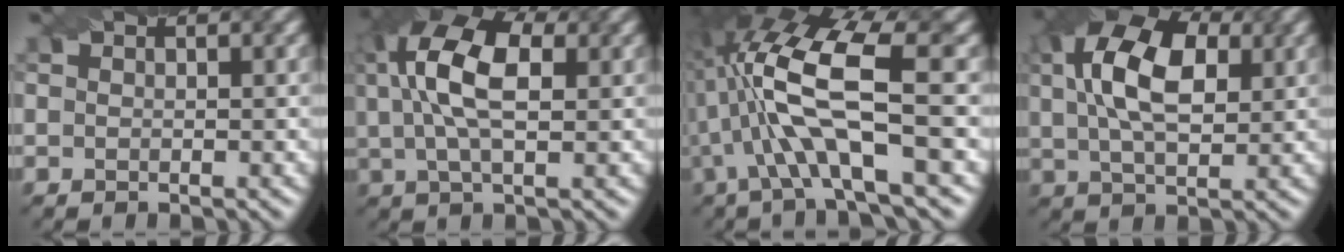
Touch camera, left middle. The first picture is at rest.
{"total": 8.8, "force": [2.2, 4.0, 7.5], "torque": [-0.160, 0.022, 0.029]}
{"total": 9.7, "force": [0.2, 2.5, 9.4], "torque": [-0.185, 0.014, 0.001]}
{"total": 9.5, "force": [2.6, 5.1, 7.6], "torque": [-0.149, 0.021, 0.040]}